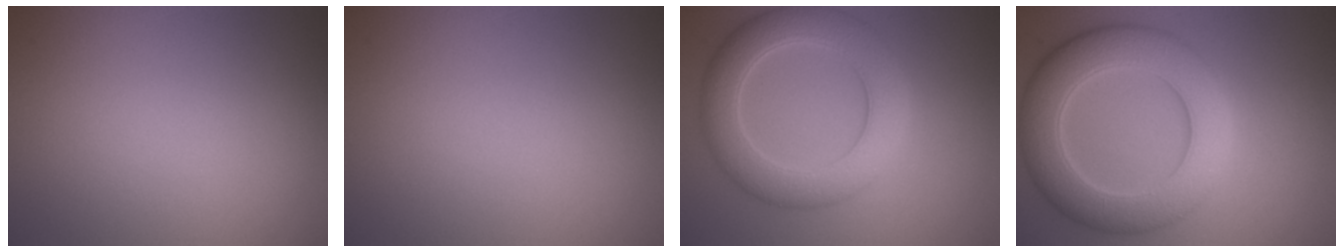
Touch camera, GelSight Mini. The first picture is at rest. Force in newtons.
{"total": 0.0}
{"total": 6.3, "press": 6.3, "slide": 0.6}
{"total": 8.4, "press": 8.4, "slide": 0.3}